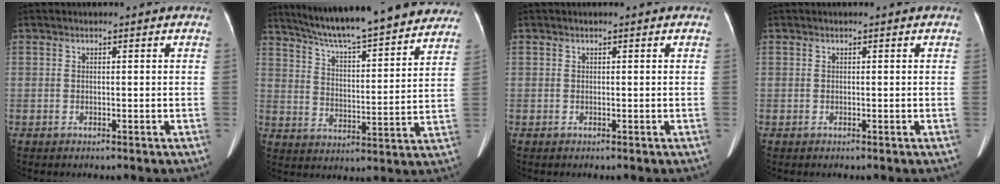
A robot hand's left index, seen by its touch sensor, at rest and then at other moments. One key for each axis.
{"total": 24.7, "fx": 21.8, "fy": 2.9, "fz": 11.2, "tx": -0.181, "ty": -0.012, "tz": 0.296}
{"total": 0.0}
{"total": 0.0}